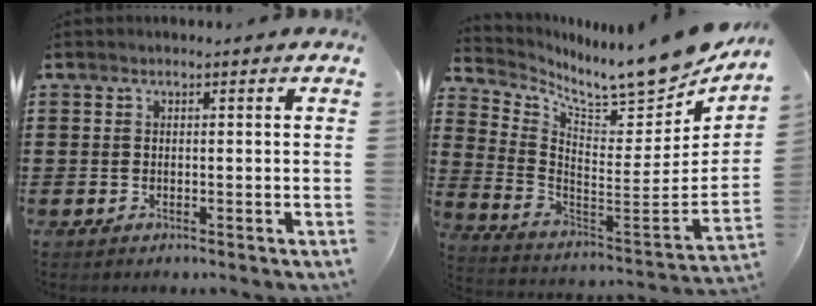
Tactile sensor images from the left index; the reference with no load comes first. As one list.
[{"total": 9.6, "force": [8.6, 0.8, 4.2], "torque": [-0.088, -0.087, 0.138]}]